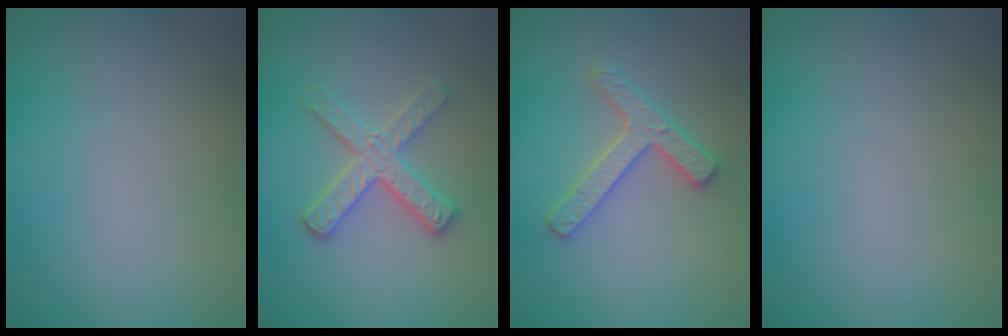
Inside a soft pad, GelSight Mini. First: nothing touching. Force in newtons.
{"total": 3.6, "press": 3.1, "slide": 1.7}
{"total": 3.4, "press": 3.3, "slide": 0.6}
{"total": 0.0}